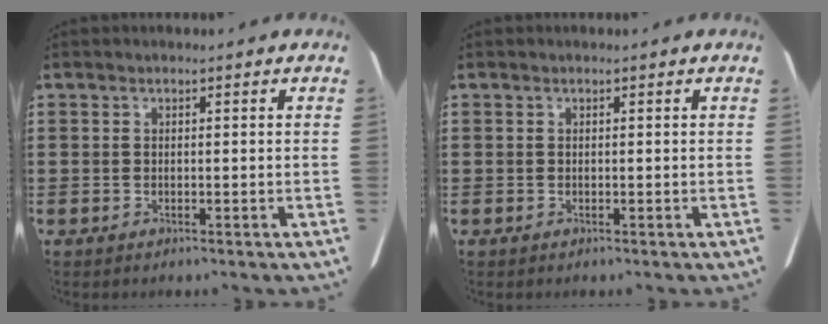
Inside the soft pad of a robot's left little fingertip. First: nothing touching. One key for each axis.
{"total": 0.0}